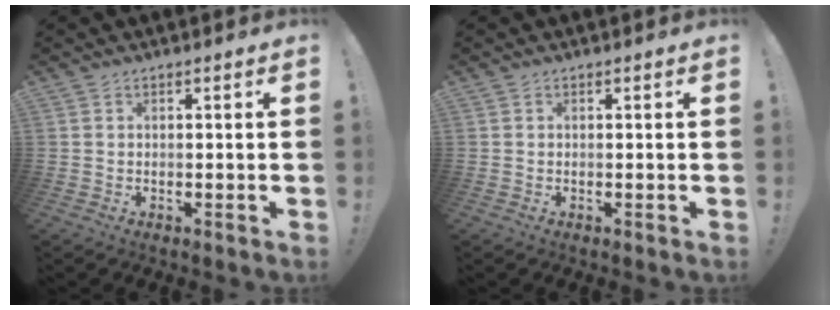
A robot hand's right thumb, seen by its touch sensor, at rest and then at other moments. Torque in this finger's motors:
{"motor_torque": [0.04, -0.09, 0.02, -0.03, -0.04]}